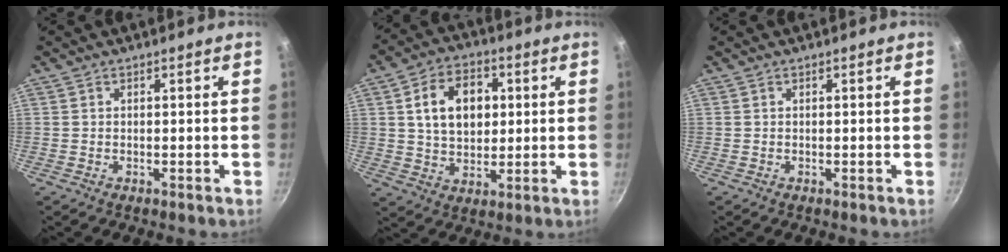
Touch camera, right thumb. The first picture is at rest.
{"total": 13.1, "force": [2.7, 9.3, 8.8], "torque": [-0.116, 0.006, 0.040]}
{"total": 0.0}